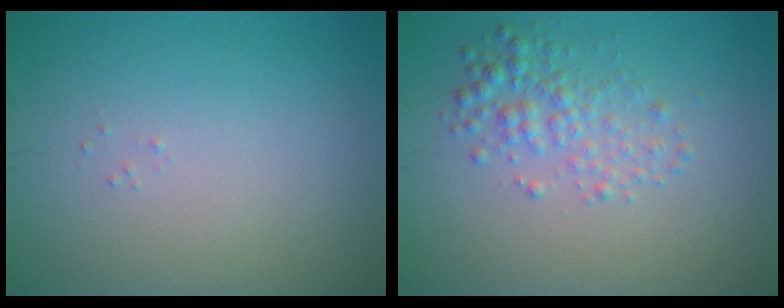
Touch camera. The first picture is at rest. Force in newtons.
{"total": 2.6, "press": 2.6, "slide": 0.0}